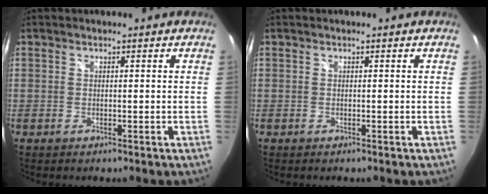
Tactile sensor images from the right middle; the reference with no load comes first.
{"total": 0.0}